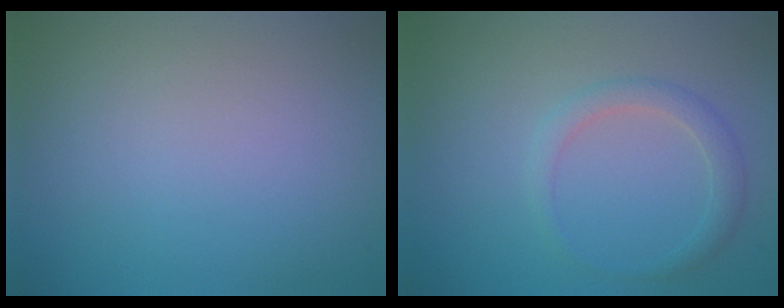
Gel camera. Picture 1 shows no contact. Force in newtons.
{"total": 1.7, "press": 1.7, "slide": 0.1}